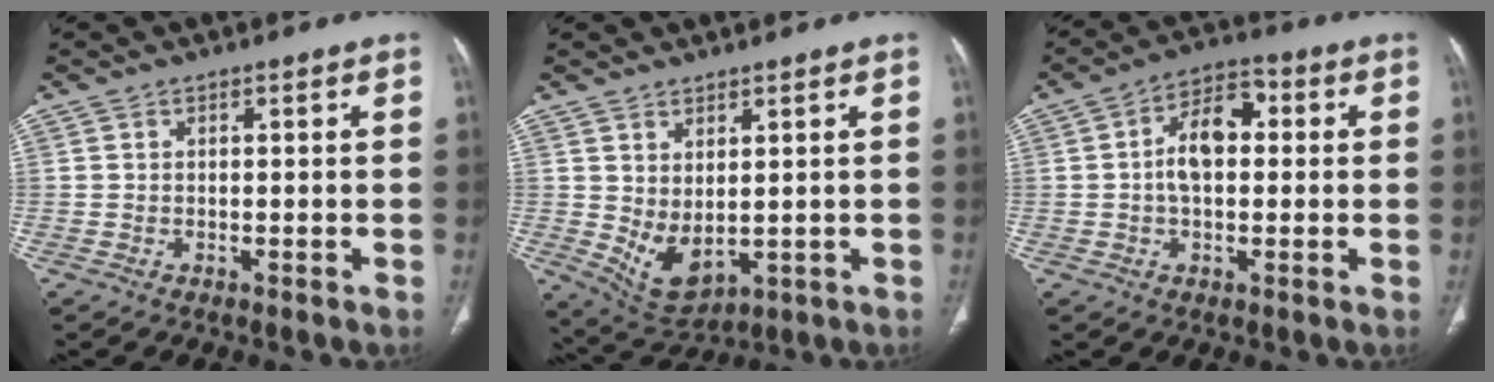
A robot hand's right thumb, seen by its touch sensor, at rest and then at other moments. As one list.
[{"total": 7.4, "force": [0.4, 4.0, 6.2], "torque": [-0.101, -0.015, 0.035]}, {"total": 9.1, "force": [0.7, 5.4, 7.3], "torque": [-0.116, 0.024, 0.003]}]